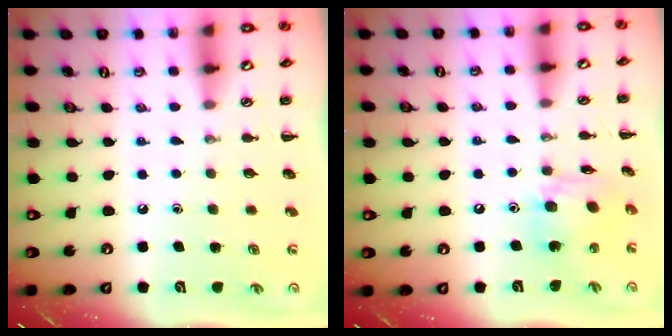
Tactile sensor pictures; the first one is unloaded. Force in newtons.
{"total": 9.8, "press": 9.7, "slide": 0.7}